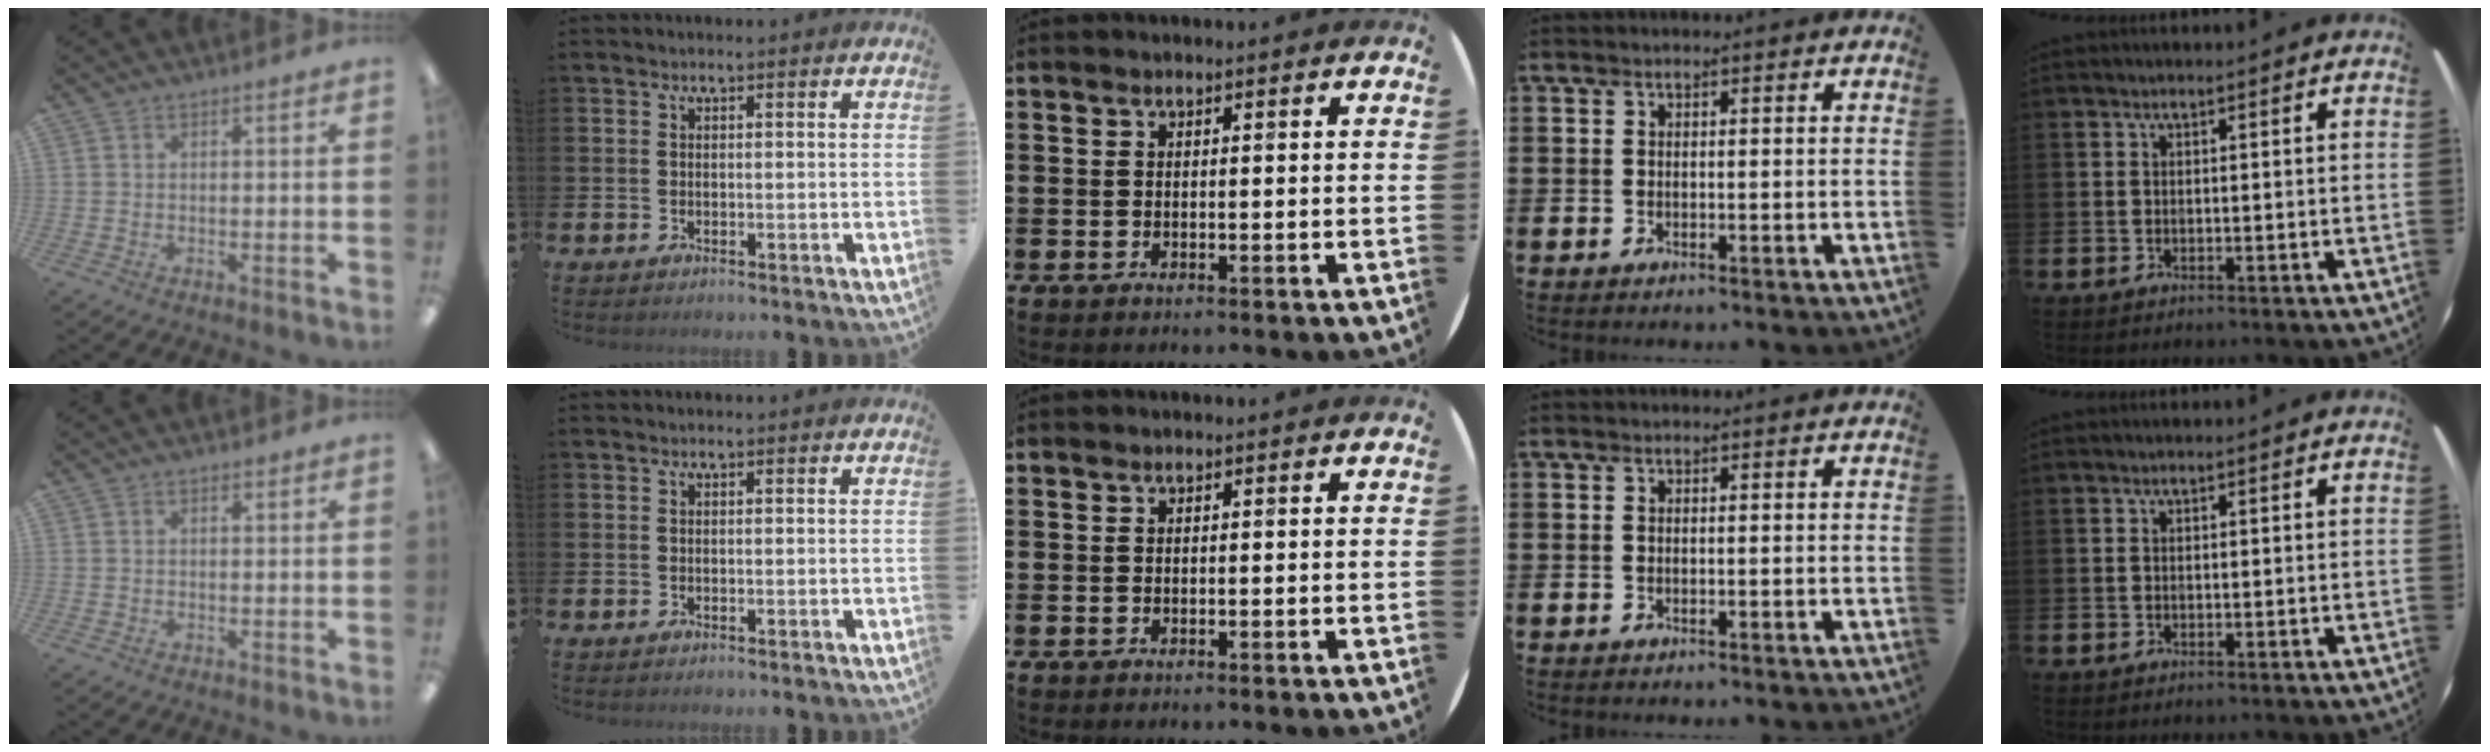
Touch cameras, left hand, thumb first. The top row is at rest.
{}